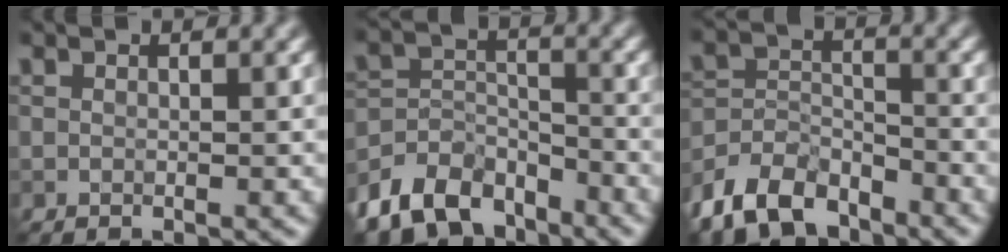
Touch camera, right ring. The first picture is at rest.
{"total": 8.2, "force": [-6.3, 4.5, 2.8], "torque": [-0.042, -0.003, -0.123]}
{"total": 7.2, "force": [-5.5, 3.6, 3.0], "torque": [-0.059, -0.007, -0.117]}